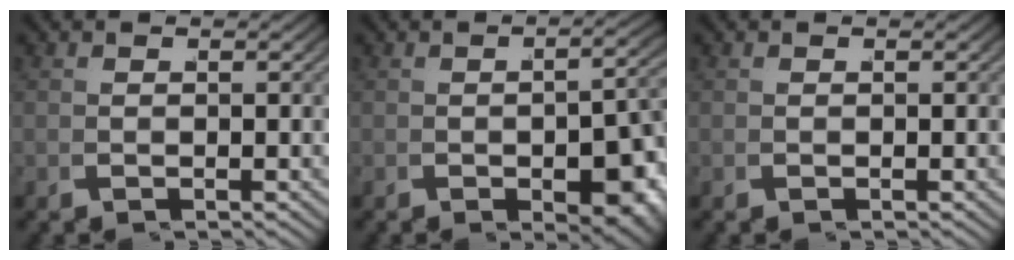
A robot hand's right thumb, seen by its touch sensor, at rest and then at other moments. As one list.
[{"total": 6.3, "force": [-1.4, 3.1, 5.3], "torque": [-0.066, -0.010, -0.012]}, {"total": 0.0}]